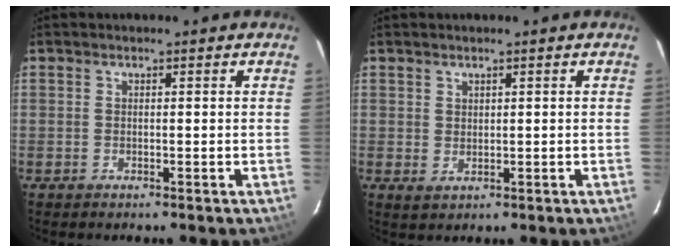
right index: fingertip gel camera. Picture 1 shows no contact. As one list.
[{"total": 1.5, "force": [0.9, 1.0, 0.6], "torque": [-0.007, 0.002, 0.019]}]